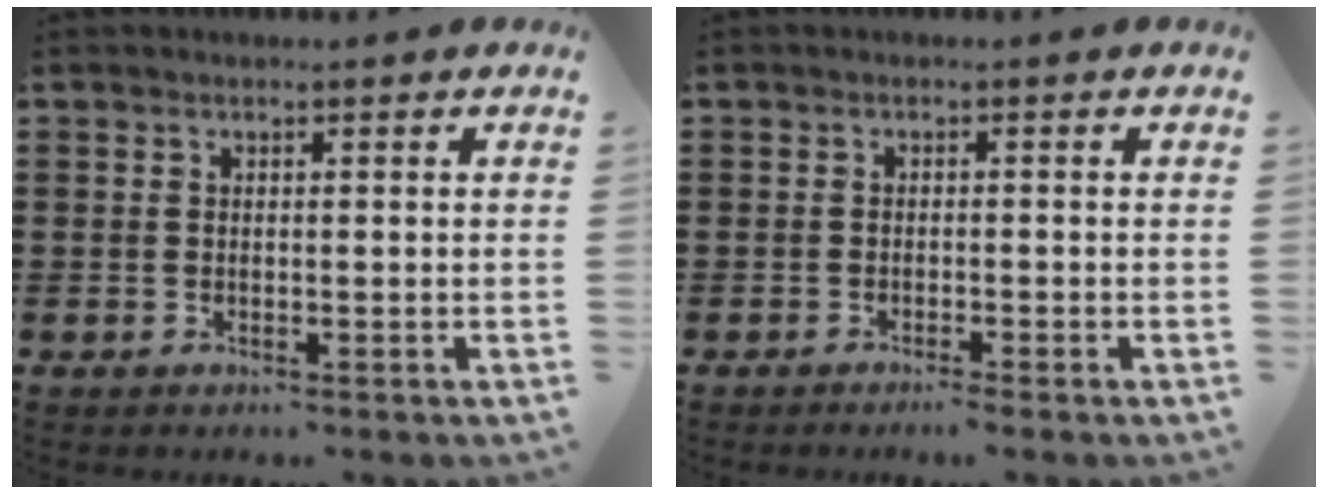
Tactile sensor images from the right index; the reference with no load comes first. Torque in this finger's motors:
{"motor_torque": [0.39, 0.03, 0.04, 0.00]}